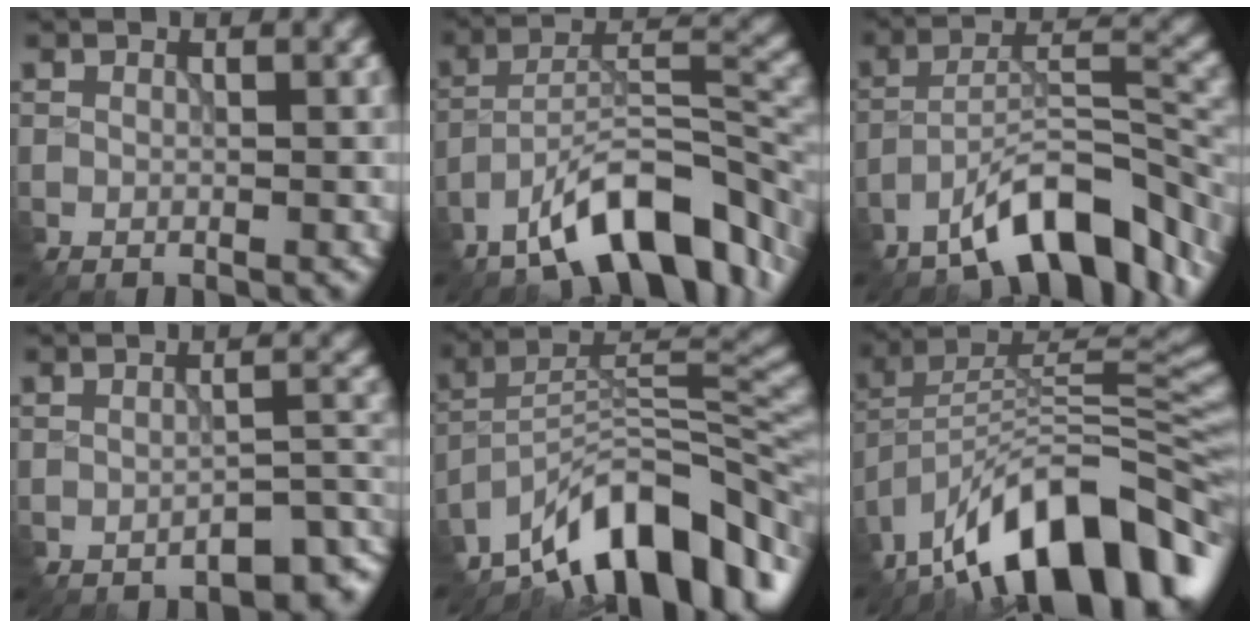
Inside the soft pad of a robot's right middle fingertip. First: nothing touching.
{"total": 10.5, "force": [-7.1, 3.6, 6.9], "torque": [-0.108, 0.008, -0.129]}
{"total": 9.3, "force": [-6.8, 2.7, 5.7], "torque": [-0.092, 0.010, -0.118]}
{"total": 3.7, "force": [-3.2, 0.9, 1.7], "torque": [-0.024, 0.006, -0.043]}
{"total": 11.2, "force": [-8.0, 4.3, 6.5], "torque": [-0.088, 0.020, -0.154]}
{"total": 14.4, "force": [-9.3, 5.6, 9.5], "torque": [-0.158, 0.031, -0.166]}